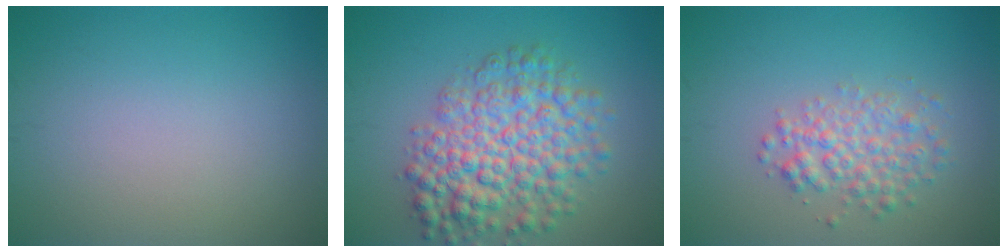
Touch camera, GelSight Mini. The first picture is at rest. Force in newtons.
{"total": 7.6, "press": 7.6, "slide": 0.2}
{"total": 3.2, "press": 3.2, "slide": 0.2}